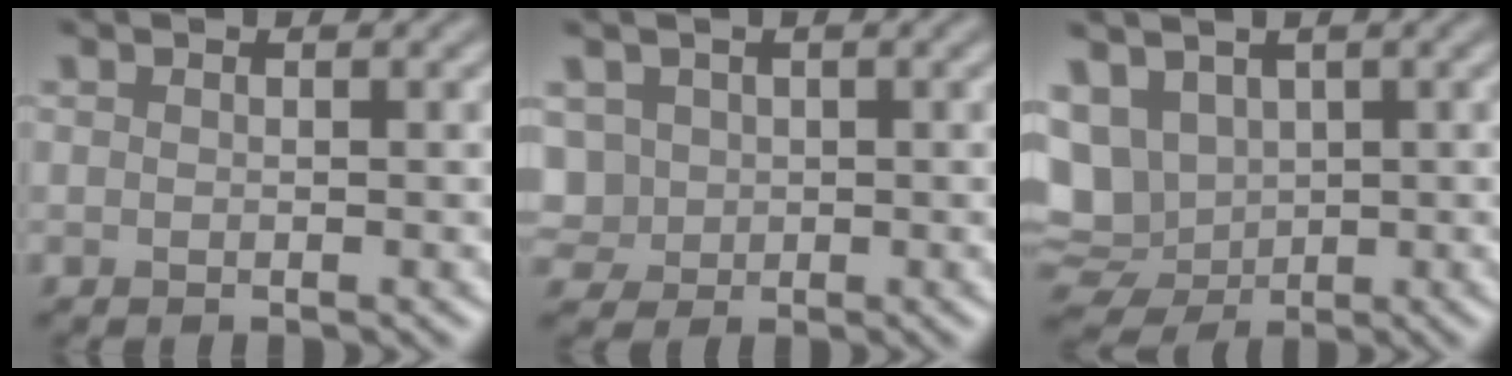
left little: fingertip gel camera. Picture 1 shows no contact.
{"total": 4.1, "force": [0.5, 3.7, 1.7], "torque": [-0.049, 0.014, 0.009]}
{"total": 7.8, "force": [1.3, 6.2, 4.6], "torque": [-0.093, 0.000, 0.028]}